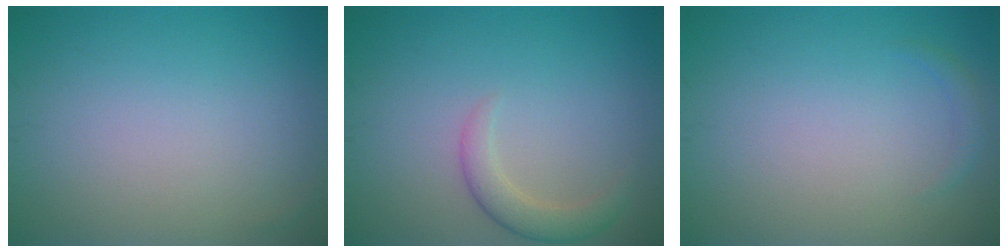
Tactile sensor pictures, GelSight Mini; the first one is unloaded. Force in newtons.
{"total": 2.4, "press": 2.4, "slide": 0.3}
{"total": 0.8, "press": 0.8, "slide": 0.1}